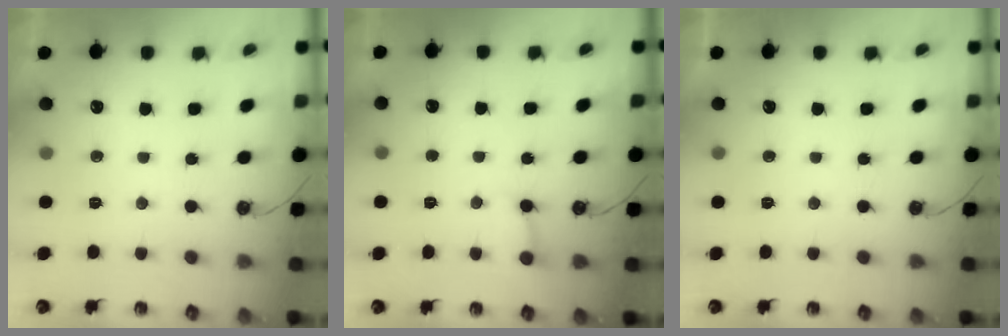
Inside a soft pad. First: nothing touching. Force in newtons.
{"total": 5.3, "press": 5.3, "slide": 0.3}
{"total": 0.0}